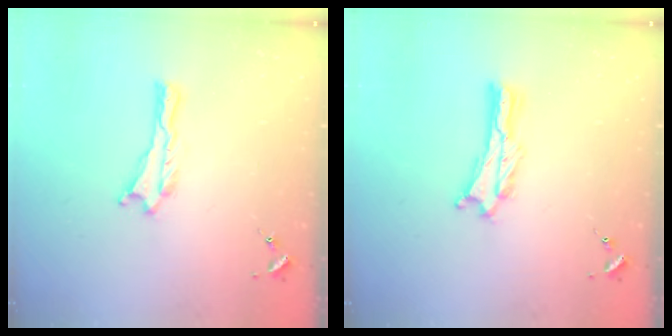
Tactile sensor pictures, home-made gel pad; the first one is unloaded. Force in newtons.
{"total": 0.9, "press": 0.9, "slide": 0.2}